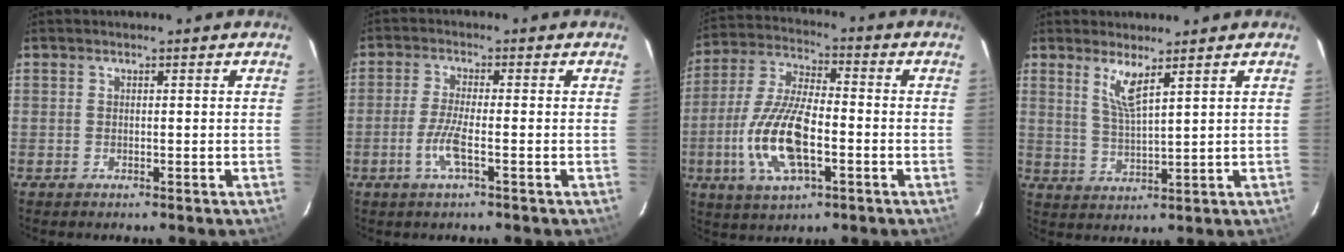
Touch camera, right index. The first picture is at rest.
{"total": 5.0, "force": [-2.0, 0.3, 4.6], "torque": [-0.100, -0.005, -0.042]}
{"total": 15.1, "force": [-4.1, 5.7, 13.3], "torque": [-0.285, -0.005, -0.078]}
{"total": 4.7, "force": [3.0, 0.2, 3.6], "torque": [-0.073, -0.010, 0.059]}